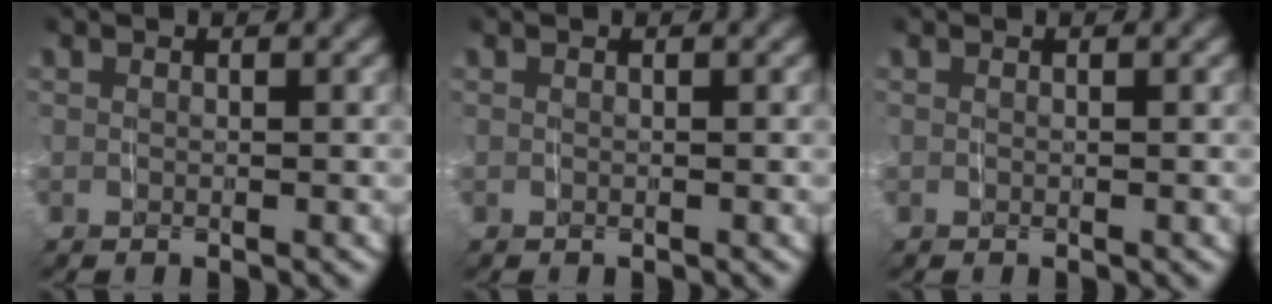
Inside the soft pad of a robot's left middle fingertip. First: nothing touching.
{"total": 0.0}
{"total": 0.0}